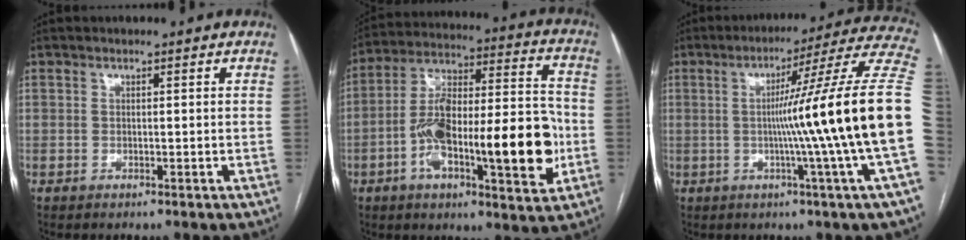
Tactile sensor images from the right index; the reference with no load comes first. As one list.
[{"total": 22.5, "force": [-5.5, 5.3, 21.1], "torque": [-0.323, 0.021, -0.081]}, {"total": 21.7, "force": [-1.8, -3.5, 21.3], "torque": [-0.228, 0.008, -0.045]}]